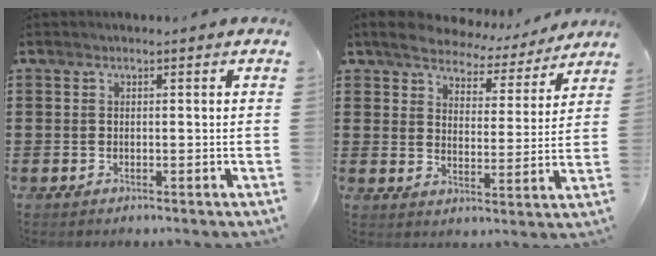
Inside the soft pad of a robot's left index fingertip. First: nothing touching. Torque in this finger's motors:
{"motor_torque": [1.03, -1.11, -0.01, -0.07]}